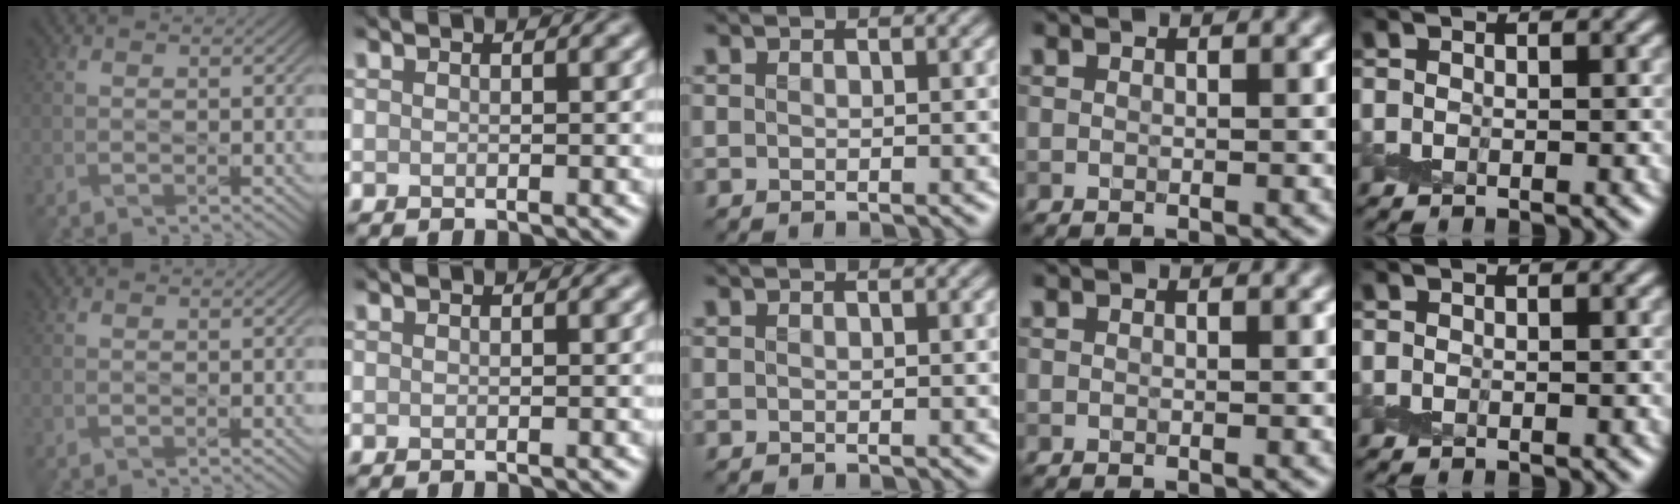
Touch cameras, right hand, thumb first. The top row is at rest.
{}